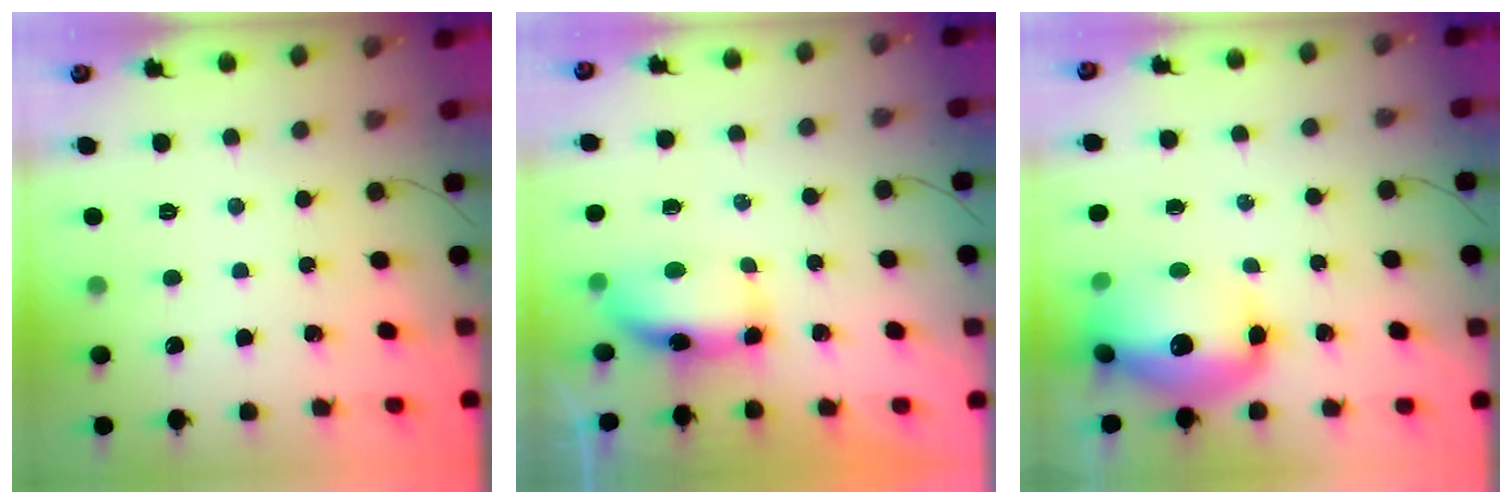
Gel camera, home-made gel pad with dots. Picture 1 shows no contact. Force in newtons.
{"total": 7.4, "press": 7.3, "slide": 1.1}
{"total": 14.9, "press": 14.5, "slide": 3.4}